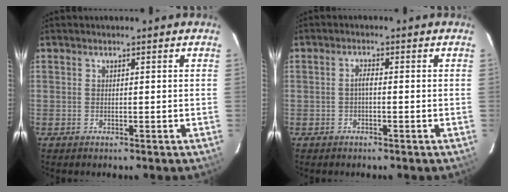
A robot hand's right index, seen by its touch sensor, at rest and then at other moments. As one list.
[{"total": 1.4, "force": [-0.3, 0.3, 1.3], "torque": [-0.025, 0.007, -0.008]}]